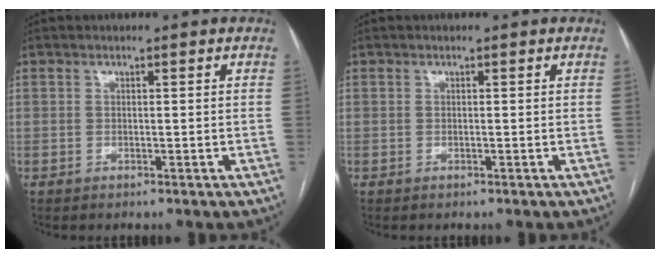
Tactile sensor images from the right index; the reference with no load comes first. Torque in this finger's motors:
{"motor_torque": [0.11, 0.06, 0.02, 0.00]}